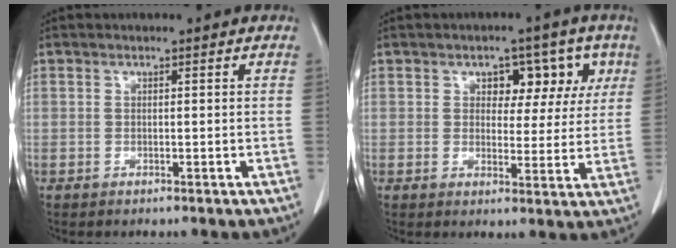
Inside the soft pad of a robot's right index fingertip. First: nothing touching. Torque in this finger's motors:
{"motor_torque": [0.18, 0.18, 0.13, 0.04]}